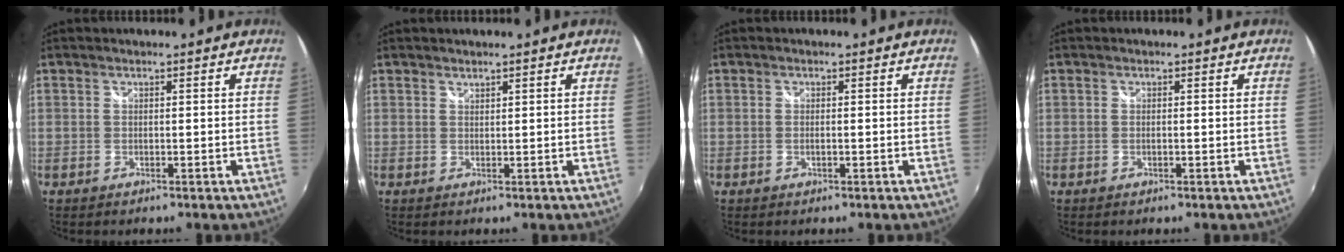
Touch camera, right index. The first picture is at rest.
{"total": 0.6, "force": [0.6, 0.1, 0.0], "torque": [0.001, 0.000, 0.012]}
{"total": 1.1, "force": [-0.2, 0.2, 1.0], "torque": [-0.022, -0.001, -0.005]}
{"total": 0.7, "force": [-0.1, 0.1, 0.7], "torque": [-0.015, 0.000, -0.003]}